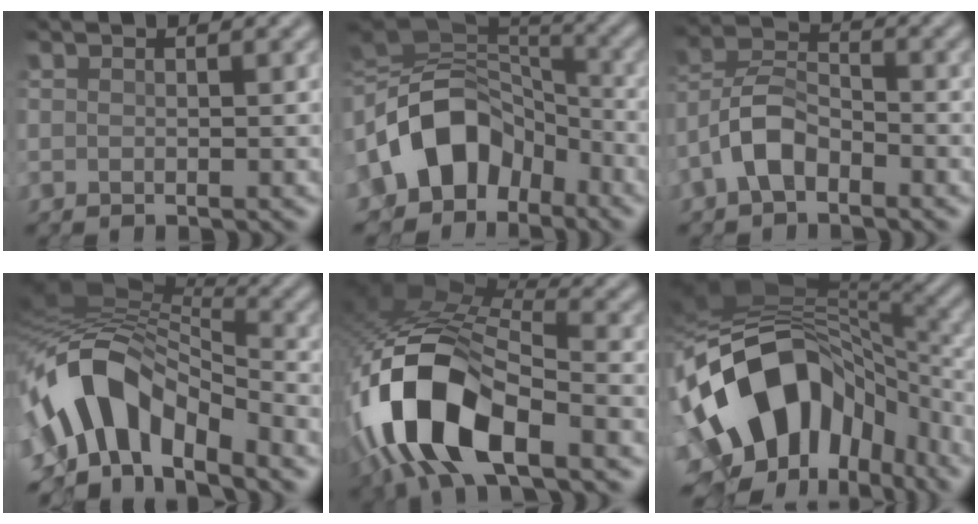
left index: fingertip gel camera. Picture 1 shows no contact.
{"total": 10.5, "force": [-3.7, 7.7, 6.1], "torque": [-0.110, 0.025, -0.082]}
{"total": 4.1, "force": [-2.4, 2.0, 2.7], "torque": [-0.055, 0.018, -0.054]}
{"total": 9.3, "force": [-4.2, 5.3, 6.3], "torque": [-0.105, 0.016, -0.080]}
{"total": 11.9, "force": [-5.3, 5.3, 9.2], "torque": [-0.193, 0.005, -0.100]}
{"total": 16.3, "force": [-3.3, 10.8, 11.7], "torque": [-0.225, -0.004, -0.049]}